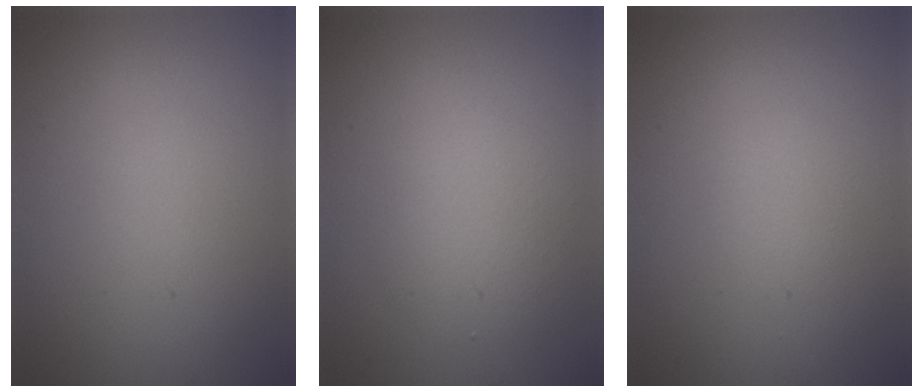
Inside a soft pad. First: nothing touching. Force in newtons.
{"total": 2.8, "press": 2.8, "slide": 0.1}
{"total": 0.8, "press": 0.7, "slide": 0.1}